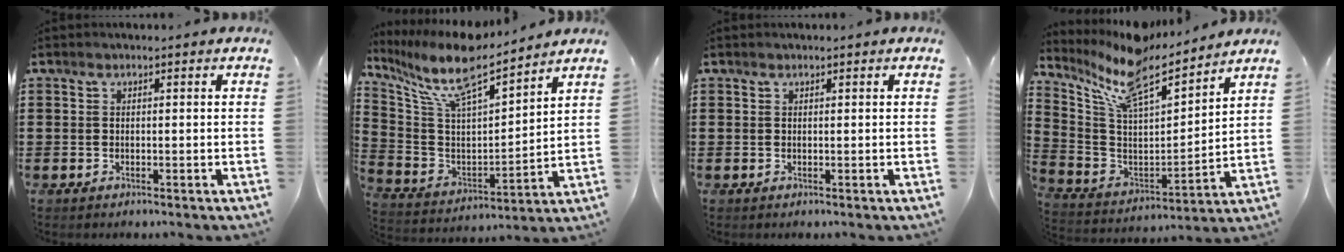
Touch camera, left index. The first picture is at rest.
{"total": 10.3, "force": [8.1, 2.3, 5.9], "torque": [-0.150, -0.048, 0.137]}
{"total": 0.0}
{"total": 10.4, "force": [8.5, 2.6, 5.5], "torque": [-0.143, -0.048, 0.144]}